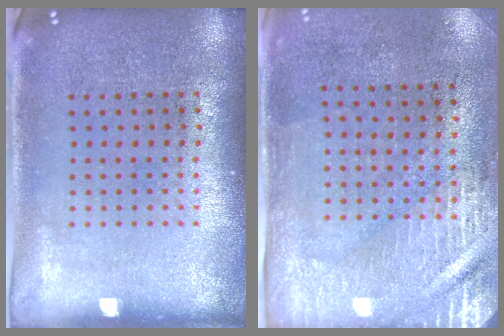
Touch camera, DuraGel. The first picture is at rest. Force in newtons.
{"total": 2.9, "press": 2.5, "slide": 1.5}